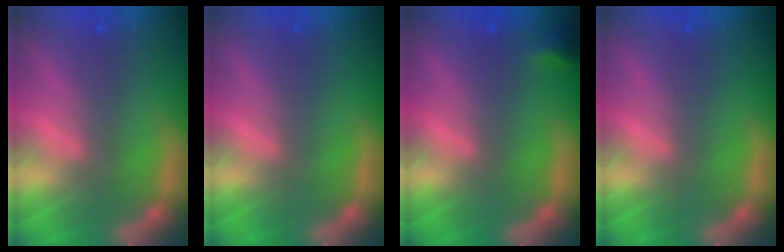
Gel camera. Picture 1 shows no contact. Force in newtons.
{"total": 0.0}
{"total": 1.4}
{"total": 0.0}